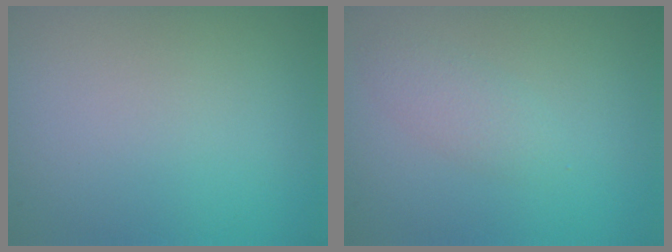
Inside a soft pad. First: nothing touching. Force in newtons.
{"total": 1.7, "press": 1.7, "slide": 0.0}